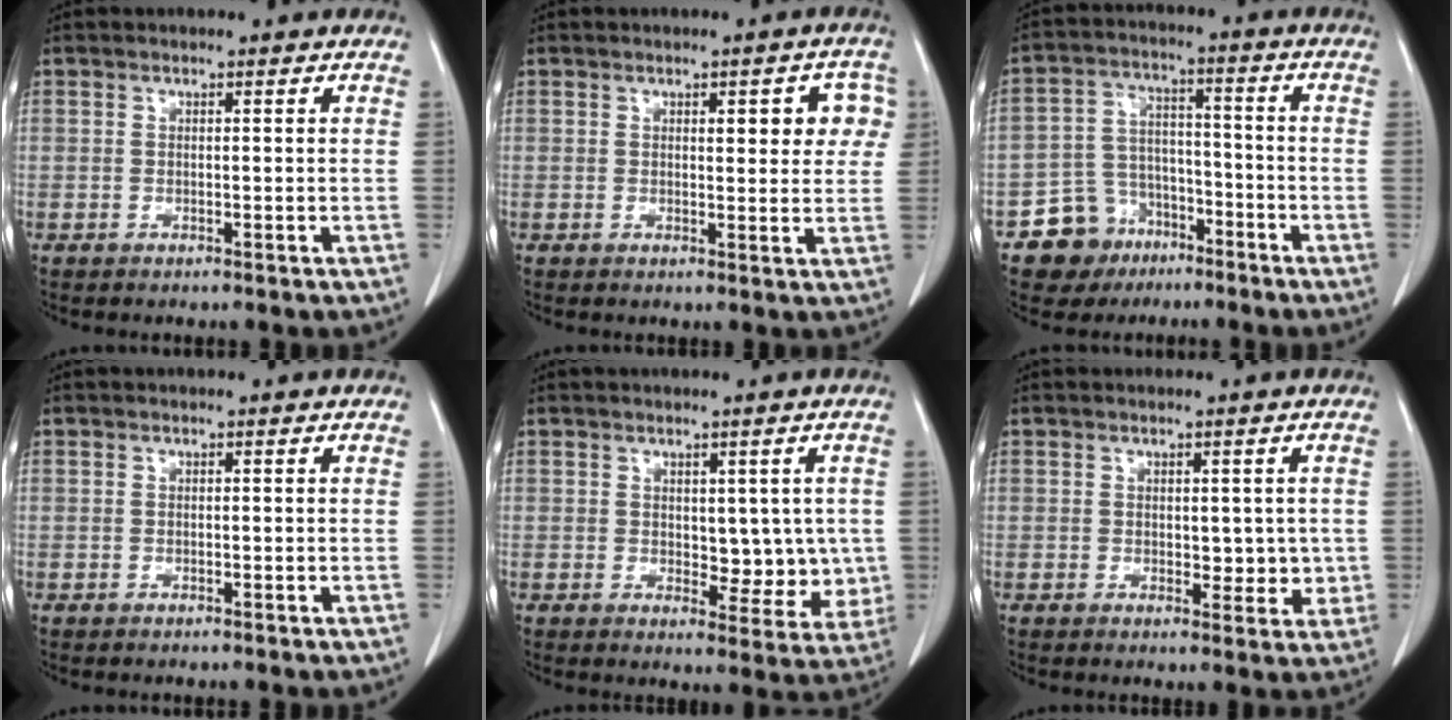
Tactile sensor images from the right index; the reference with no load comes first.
{"total": 6.1, "force": [2.0, 2.3, 5.3], "torque": [-0.049, 0.013, 0.021]}
{"total": 8.5, "force": [-5.1, 6.7, 1.3], "torque": [-0.019, 0.028, -0.078]}
{"total": 0.0}
{"total": 6.7, "force": [0.4, 3.8, 5.5], "torque": [-0.046, -0.002, 0.015]}
{"total": 4.0, "force": [0.2, 2.4, 3.1], "torque": [-0.026, -0.005, 0.008]}